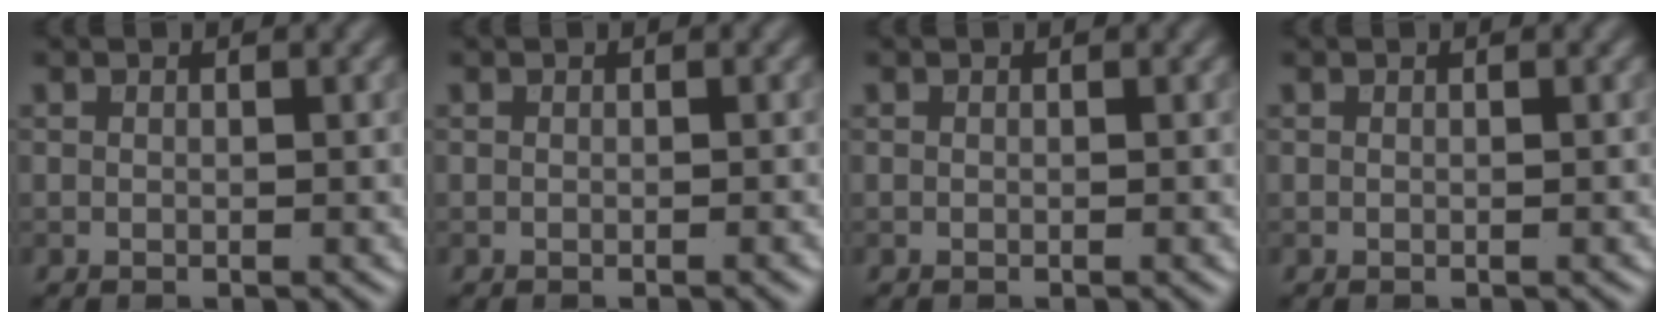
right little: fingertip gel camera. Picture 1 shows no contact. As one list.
[{"total": 0.7, "force": [-0.3, 0.1, 0.6], "torque": [-0.005, 0.000, -0.005]}, {"total": 0.0}, {"total": 0.0}]